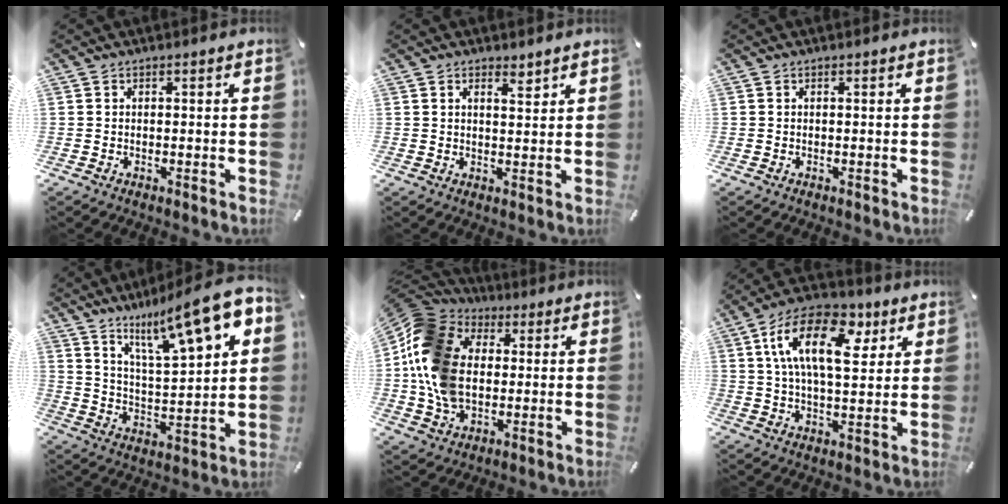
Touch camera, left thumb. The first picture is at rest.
{"total": 2.6, "force": [2.2, 0.8, 1.2], "torque": [-0.010, -0.012, 0.037]}
{"total": 0.0}
{"total": 15.9, "force": [11.4, 3.4, 10.5], "torque": [-0.171, -0.077, 0.181]}
{"total": 17.5, "force": [-0.6, 13.7, 10.9], "torque": [-0.248, 0.014, -0.013]}
{"total": 18.4, "force": [7.3, 9.5, 14.0], "torque": [-0.259, -0.009, 0.117]}